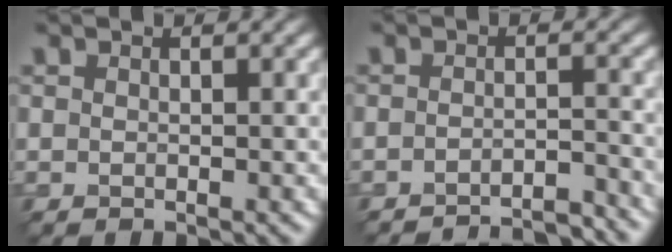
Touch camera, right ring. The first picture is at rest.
{"total": 4.9, "force": [-4.7, 0.5, 1.4], "torque": [-0.010, 0.006, -0.065]}